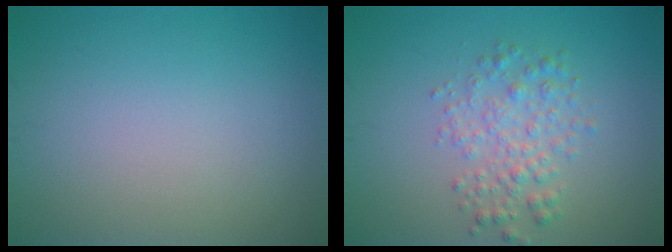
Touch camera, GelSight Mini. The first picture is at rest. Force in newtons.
{"total": 2.8, "press": 2.8, "slide": 0.0}